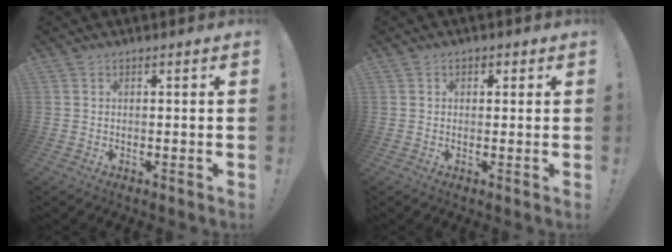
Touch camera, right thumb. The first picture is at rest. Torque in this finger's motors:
{"motor_torque": [-0.05, -0.11, -0.14, 0.16, 0.04]}